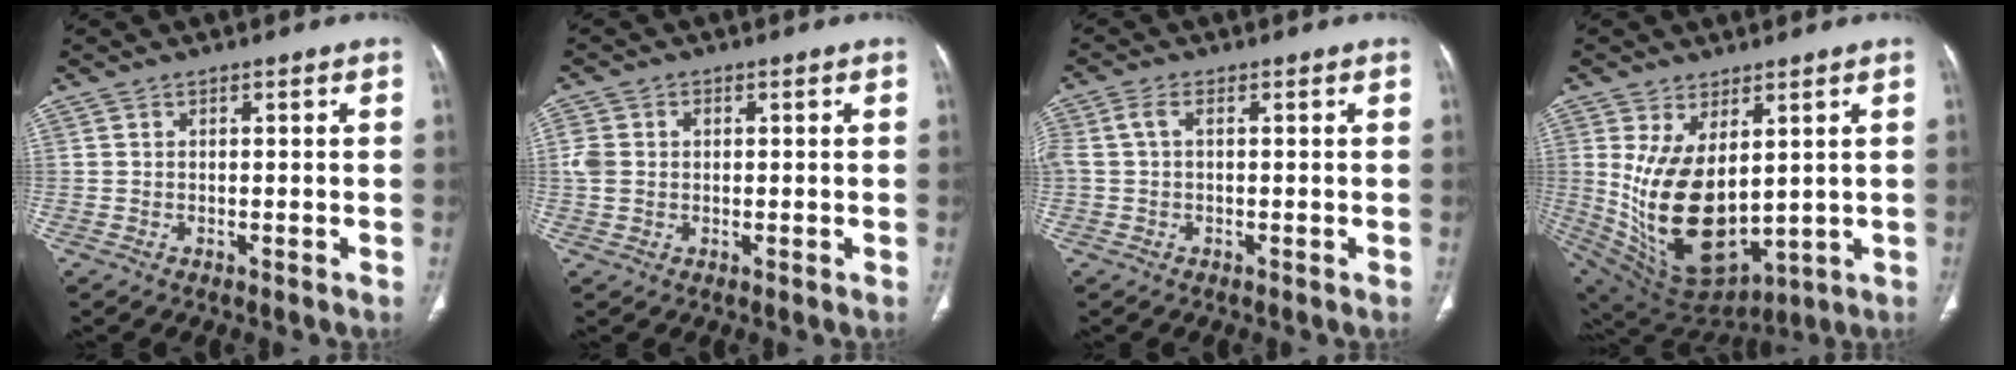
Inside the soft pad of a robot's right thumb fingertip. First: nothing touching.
{"total": 4.2, "force": [0.4, 3.3, 2.5], "torque": [-0.062, 0.014, 0.011]}
{"total": 3.4, "force": [0.7, 1.7, 2.9], "torque": [-0.089, 0.016, 0.014]}
{"total": 17.4, "force": [2.3, 9.6, 14.3], "torque": [-0.256, -0.031, 0.081]}